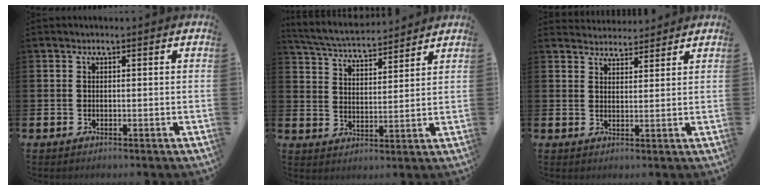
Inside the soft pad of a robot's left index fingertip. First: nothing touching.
{"total": 5.1, "force": [5.0, 0.6, 0.9], "torque": [-0.046, -0.032, 0.088]}
{"total": 3.3, "force": [3.2, 0.7, -0.3], "torque": [-0.003, -0.016, 0.059]}